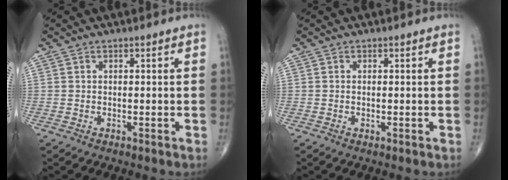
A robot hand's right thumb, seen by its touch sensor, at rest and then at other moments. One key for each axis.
{"total": 0.0}